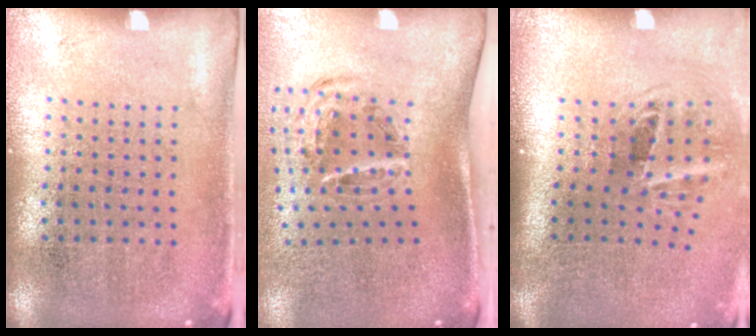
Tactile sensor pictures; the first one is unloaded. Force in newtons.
{"total": 1.5, "press": 1.1, "slide": 1.0}
{"total": 2.0, "press": 1.2, "slide": 1.6}